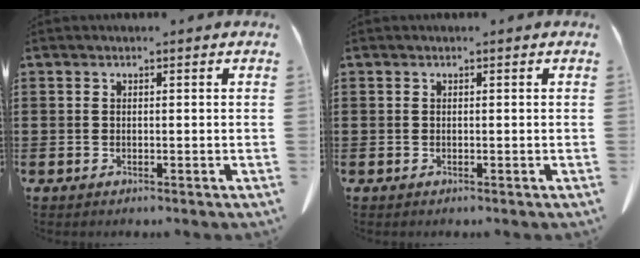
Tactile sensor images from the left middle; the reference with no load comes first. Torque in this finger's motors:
{"motor_torque": [-1.14, -1.00, 0.02, -0.01]}